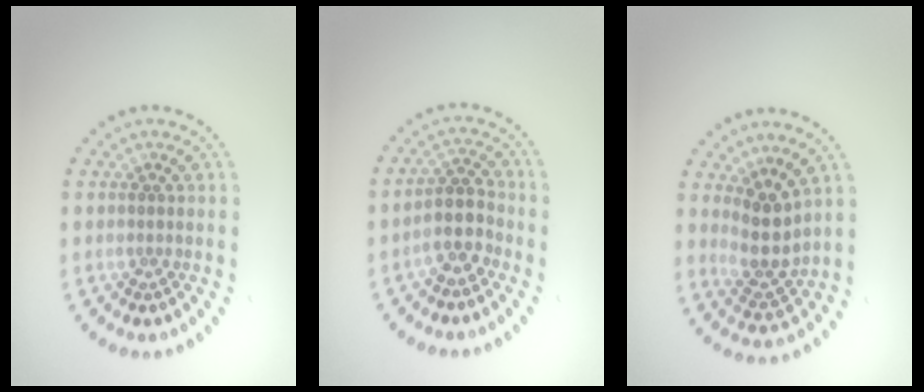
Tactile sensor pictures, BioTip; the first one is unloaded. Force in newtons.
{"total": 3.0, "press": 2.6, "slide": 1.5}
{"total": 3.4, "press": 2.6, "slide": 2.2}